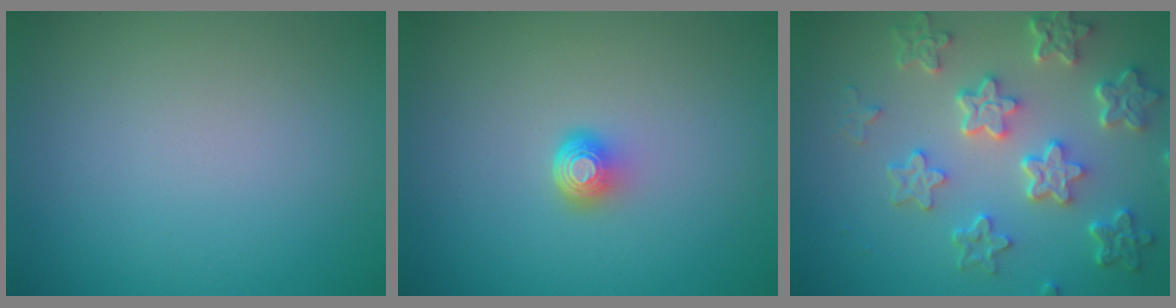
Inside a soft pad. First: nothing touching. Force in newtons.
{"total": 2.0, "press": 1.3, "slide": 1.6}
{"total": 6.6, "press": 4.9, "slide": 4.4}